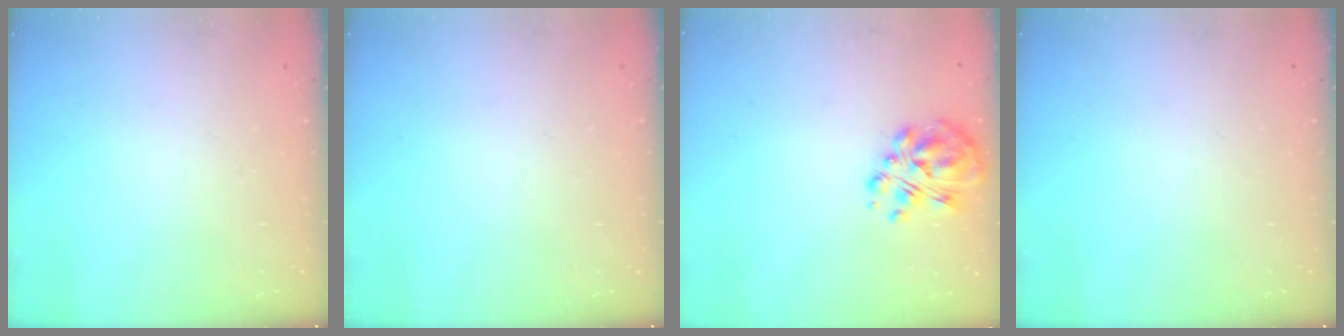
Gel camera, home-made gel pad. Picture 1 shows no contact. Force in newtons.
{"total": 0.0}
{"total": 8.7, "press": 8.4, "slide": 2.2}
{"total": 0.0}